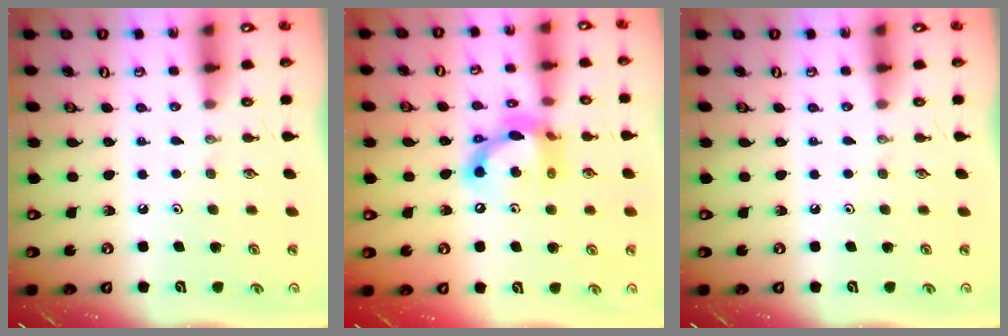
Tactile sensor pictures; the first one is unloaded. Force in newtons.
{"total": 13.9, "press": 13.9, "slide": 0.7}
{"total": 0.0}